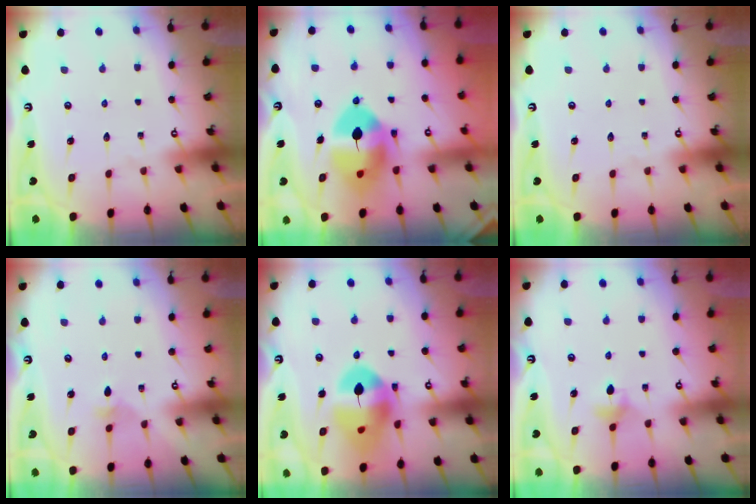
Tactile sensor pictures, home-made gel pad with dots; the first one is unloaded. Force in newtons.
{"total": 12.9, "press": 12.7, "slide": 2.3}
{"total": 0.0}
{"total": 2.3, "press": 2.3, "slide": 0.4}
{"total": 14.0, "press": 13.9, "slide": 1.5}
{"total": 4.3, "press": 4.2, "slide": 0.7}